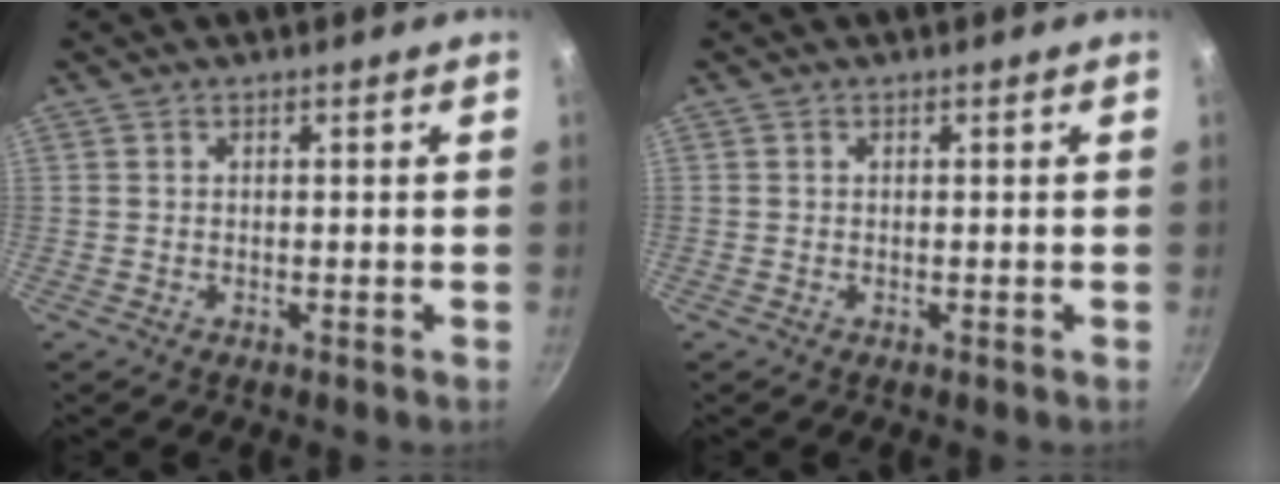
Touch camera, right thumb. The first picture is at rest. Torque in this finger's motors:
{"motor_torque": [-0.29, 0.46, -0.18, 0.11, 0.04]}